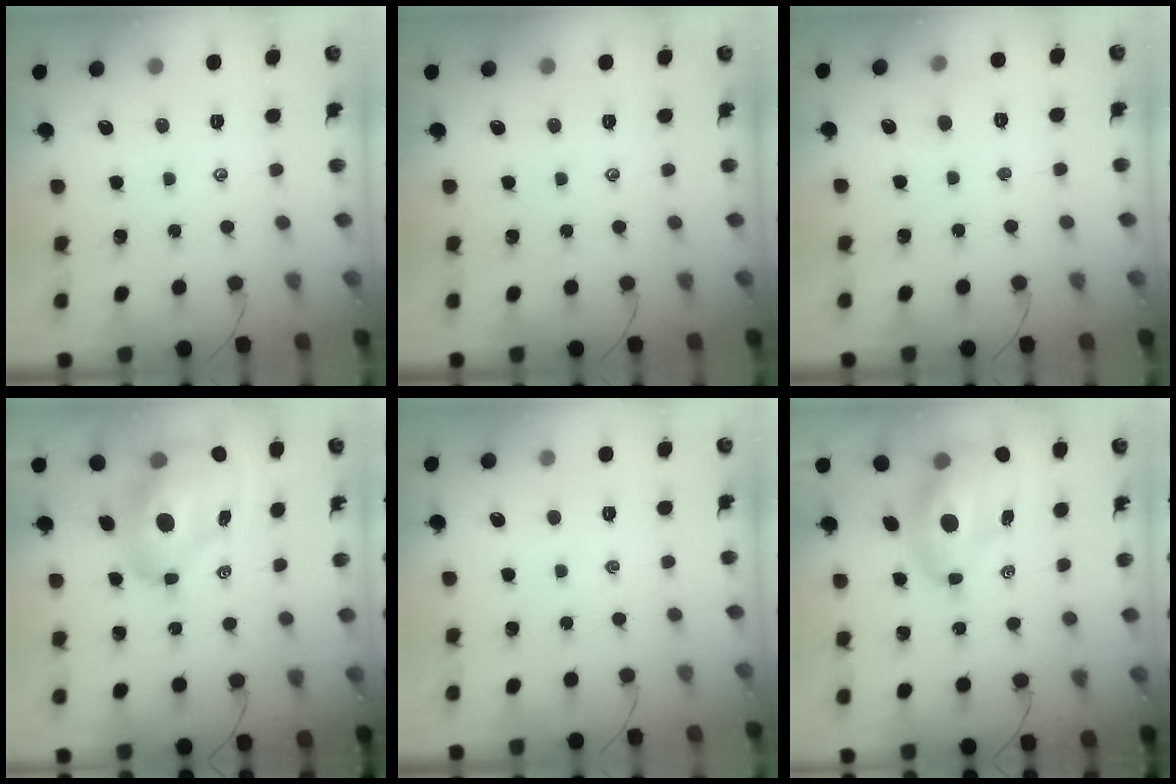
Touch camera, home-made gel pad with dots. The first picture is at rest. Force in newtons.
{"total": 0.0}
{"total": 3.0, "press": 2.8, "slide": 1.0}
{"total": 14.4, "press": 13.8, "slide": 3.8}
{"total": 0.0}
{"total": 10.4, "press": 10.0, "slide": 3.0}